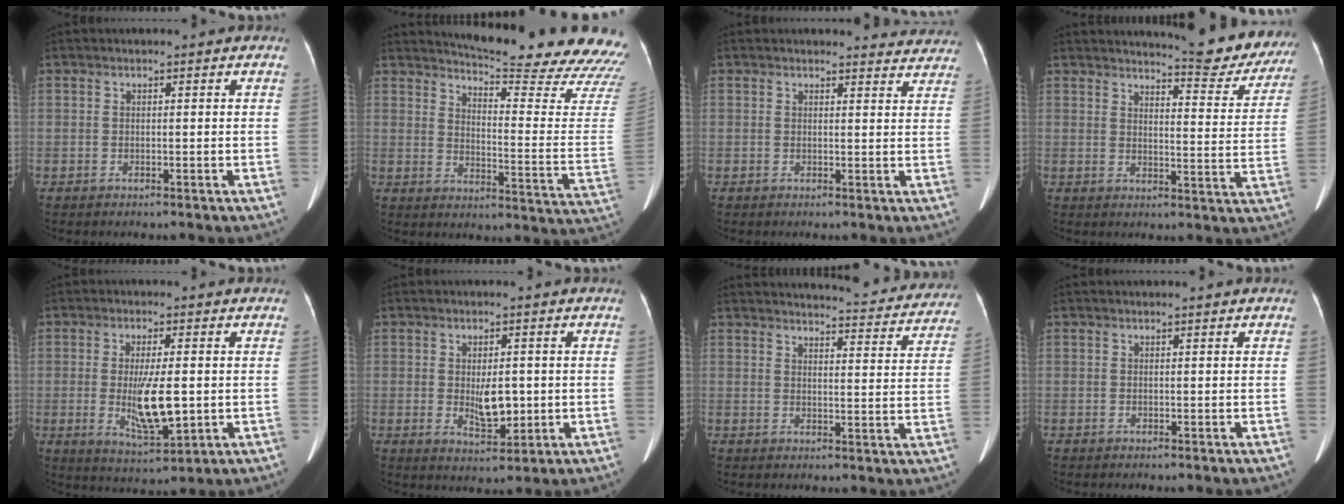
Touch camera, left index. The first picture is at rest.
{"total": 24.0, "force": [22.6, 0.8, 8.2], "torque": [-0.114, -0.130, 0.260]}
{"total": 6.1, "force": [5.8, 1.8, -0.1], "torque": [0.027, -0.014, 0.034]}
{"total": 13.5, "force": [12.9, 1.6, 3.7], "torque": [-0.032, -0.054, 0.138]}
{"total": 8.4, "force": [-0.6, 2.0, 8.1], "torque": [-0.152, -0.021, -0.003]}
{"total": 5.2, "force": [-0.2, 2.2, 4.7], "torque": [-0.081, -0.009, 0.005]}
{"total": 15.5, "force": [15.0, 1.9, 3.3], "torque": [-0.022, -0.051, 0.154]}
{"total": 0.0}